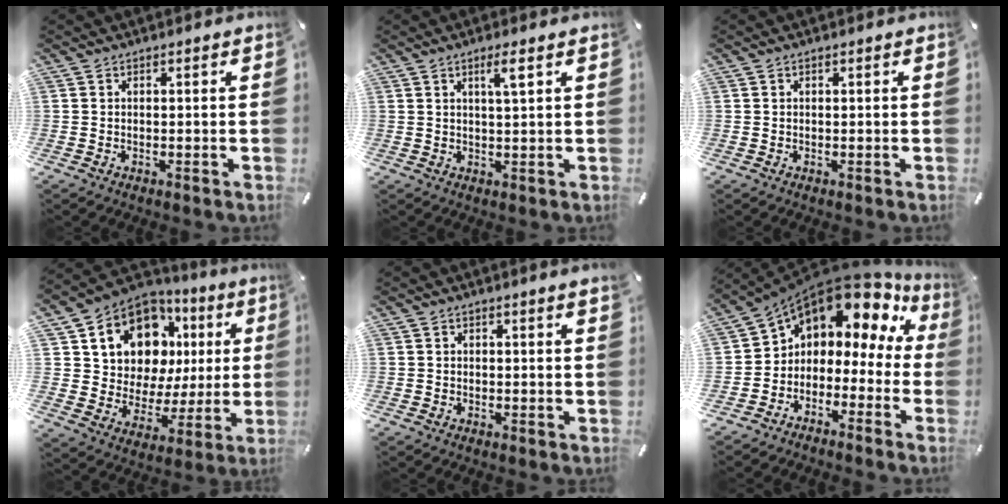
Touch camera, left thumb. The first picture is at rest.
{"total": 4.1, "force": [1.9, 0.0, 3.6], "torque": [-0.074, -0.001, 0.030]}
{"total": 0.0}
{"total": 13.0, "force": [7.2, 9.4, 5.2], "torque": [-0.096, -0.066, 0.132]}
{"total": 1.0, "force": [0.8, 0.0, 0.6], "torque": [-0.010, -0.002, 0.014]}
{"total": 8.7, "force": [6.1, 5.3, 3.3], "torque": [-0.064, -0.074, 0.100]}